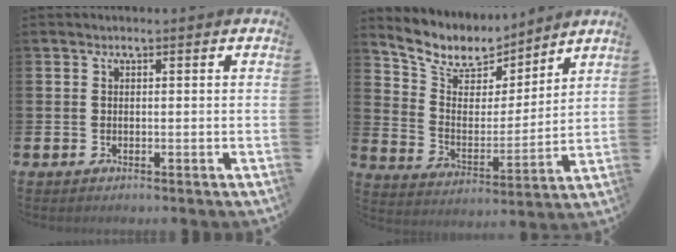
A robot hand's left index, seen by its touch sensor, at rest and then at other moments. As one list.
[{"total": 9.2, "force": [8.4, 3.3, 1.6], "torque": [-0.073, -0.060, 0.153]}]